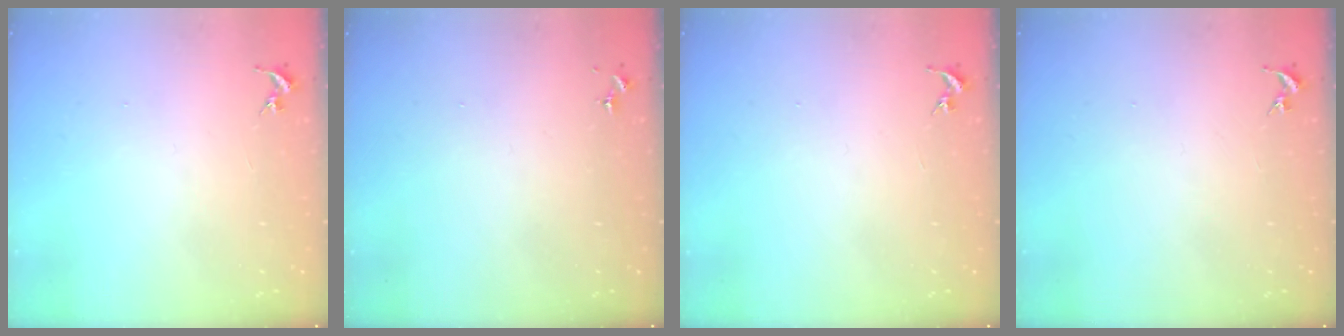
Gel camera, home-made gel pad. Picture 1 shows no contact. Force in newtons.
{"total": 0.0}
{"total": 0.0}
{"total": 0.0}